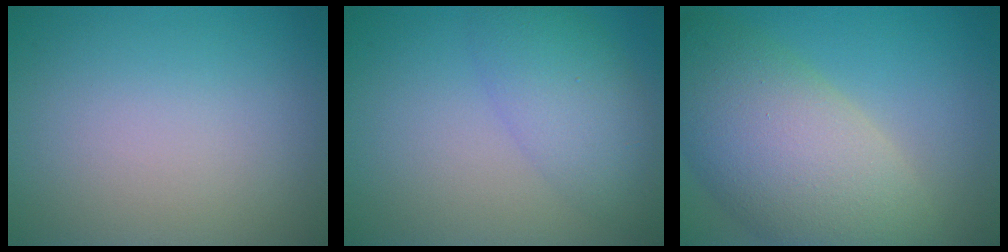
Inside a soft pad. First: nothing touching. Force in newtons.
{"total": 4.5, "press": 4.5, "slide": 0.2}
{"total": 11.0, "press": 11.0, "slide": 0.8}